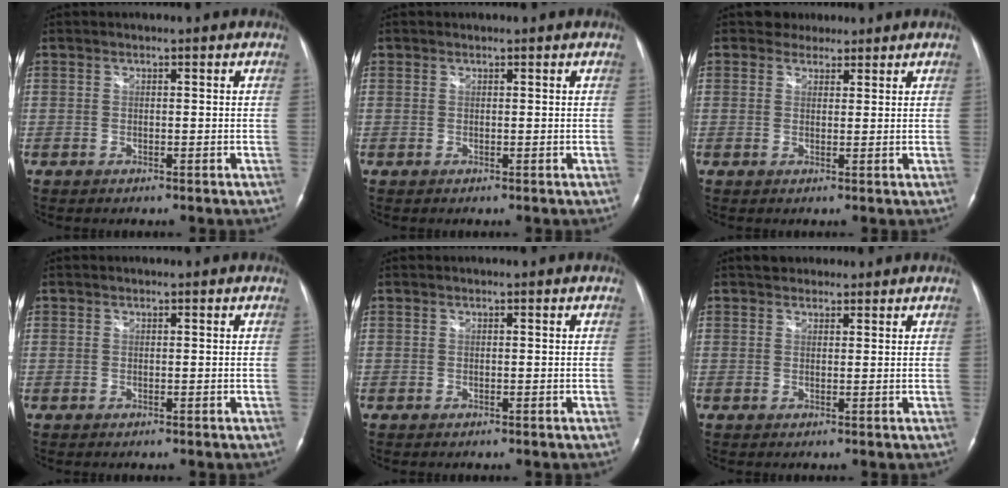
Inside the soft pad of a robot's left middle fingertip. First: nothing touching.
{"total": 0.0}
{"total": 2.5, "force": [2.1, 1.4, -0.2], "torque": [0.004, 0.009, 0.029]}
{"total": 0.0}
{"total": 0.0}
{"total": 3.2, "force": [2.7, 1.7, 0.8], "torque": [-0.011, 0.021, 0.040]}